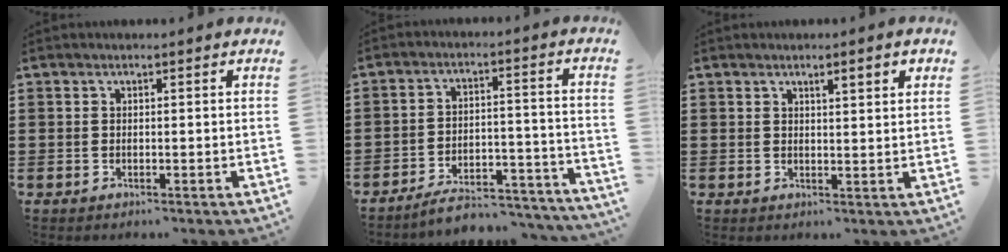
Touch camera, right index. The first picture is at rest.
{"total": 5.4, "force": [-5.1, 0.8, 1.8], "torque": [-0.027, 0.001, -0.097]}
{"total": 2.2, "force": [1.2, 0.3, 1.8], "torque": [-0.036, 0.001, 0.019]}